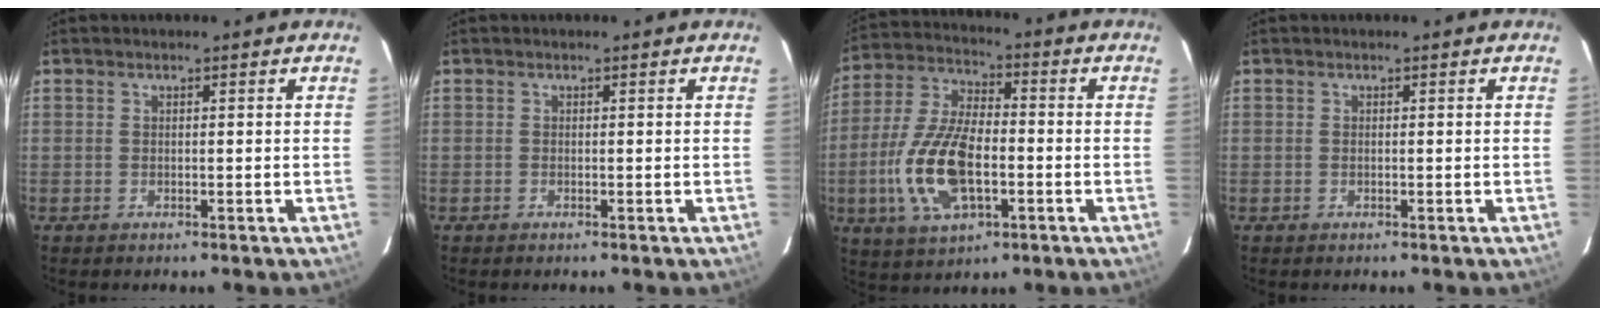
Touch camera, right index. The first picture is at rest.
{"total": 0.0}
{"total": 15.8, "force": [-3.9, 7.3, 13.4], "torque": [-0.290, -0.002, -0.070]}
{"total": 0.0}